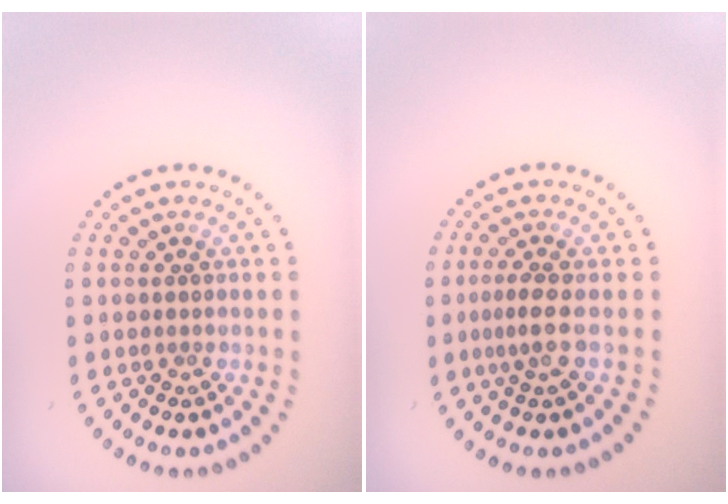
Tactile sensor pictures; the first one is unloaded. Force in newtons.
{"total": 2.0, "press": 1.4, "slide": 1.4}